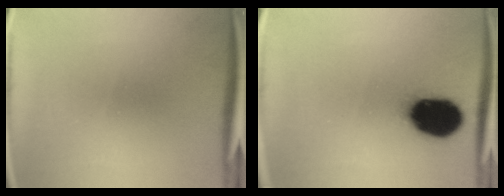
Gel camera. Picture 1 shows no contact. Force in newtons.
{"total": 18.6}